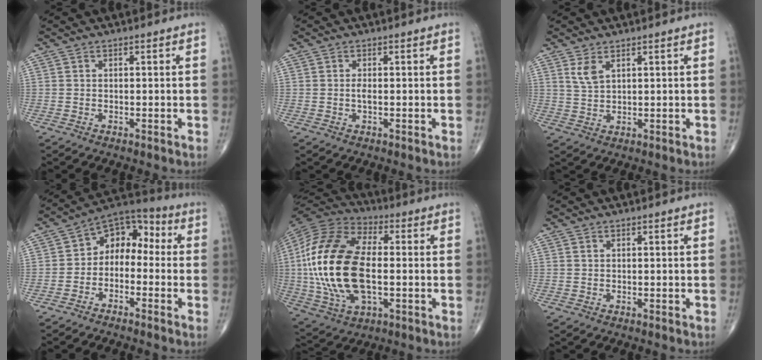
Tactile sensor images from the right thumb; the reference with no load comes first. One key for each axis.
{"total": 1.2, "fx": -0.1, "fy": 0.4, "fz": 1.1, "tx": -0.023, "ty": -0.001, "tz": -0.001}
{"total": 3.2, "fx": 1.8, "fy": 1.4, "fz": 2.2, "tx": -0.044, "ty": -0.007, "tz": 0.042}
{"total": 9.2, "fx": -1.2, "fy": 6.7, "fz": 6.1, "tx": -0.060, "ty": 0.052, "tz": -0.042}
{"total": 24.9, "fx": -0.7, "fy": 13.1, "fz": 21.2, "tx": -0.447, "ty": 0.001, "tz": -0.015}
{"total": 0.0}